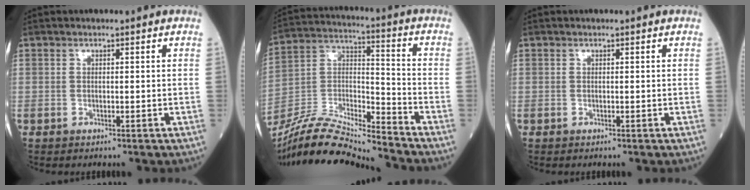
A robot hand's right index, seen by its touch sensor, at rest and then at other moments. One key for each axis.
{"total": 16.2, "fx": -15.4, "fy": -0.1, "fz": 5.1, "tx": -0.096, "ty": 0.022, "tz": -0.289}
{"total": 0.0}